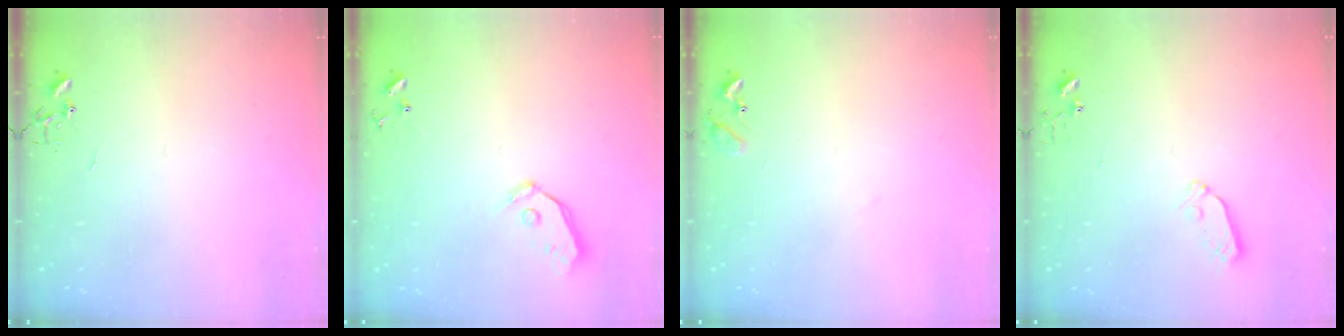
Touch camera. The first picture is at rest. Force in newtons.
{"total": 4.8, "press": 4.8, "slide": 0.5}
{"total": 8.4, "press": 8.4, "slide": 0.5}
{"total": 3.7, "press": 3.6, "slide": 0.5}